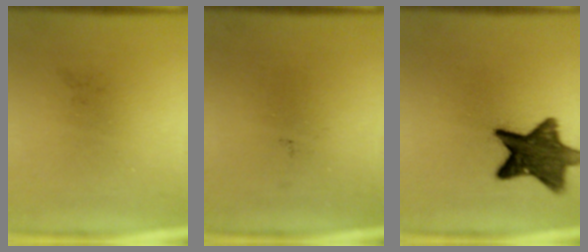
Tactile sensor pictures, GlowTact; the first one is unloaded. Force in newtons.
{"total": 0.0}
{"total": 11.8}